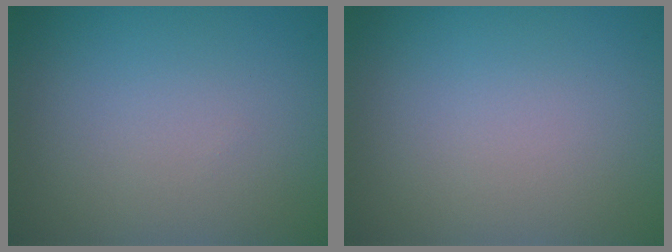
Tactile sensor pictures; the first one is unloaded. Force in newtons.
{"total": 0.0}